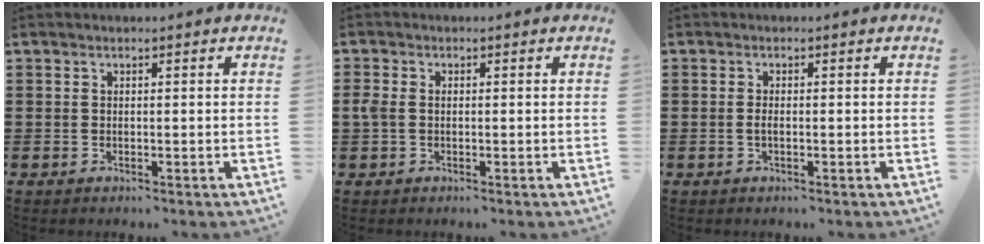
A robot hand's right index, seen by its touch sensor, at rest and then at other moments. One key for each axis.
{"total": 1.7, "fx": -0.1, "fy": 1.2, "fz": 1.2, "tx": -0.033, "ty": 0.003, "tz": -0.004}
{"total": 1.1, "fx": -0.3, "fy": 0.3, "fz": 1.0, "tx": -0.028, "ty": -0.004, "tz": -0.007}